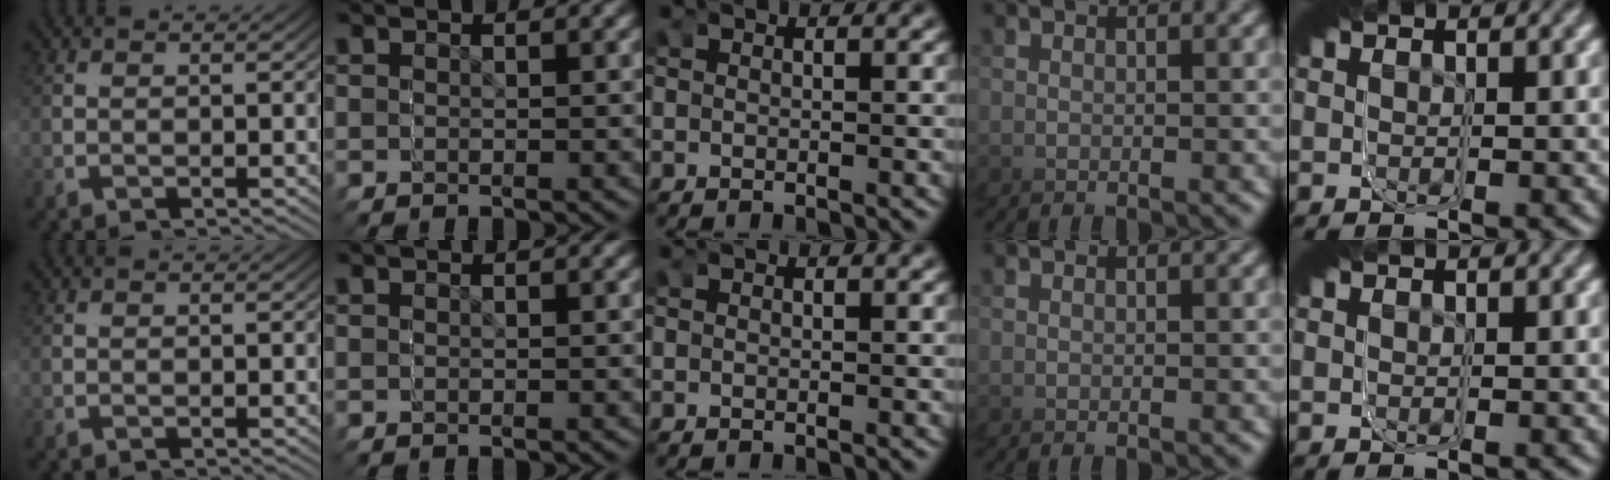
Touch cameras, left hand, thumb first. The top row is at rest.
{}